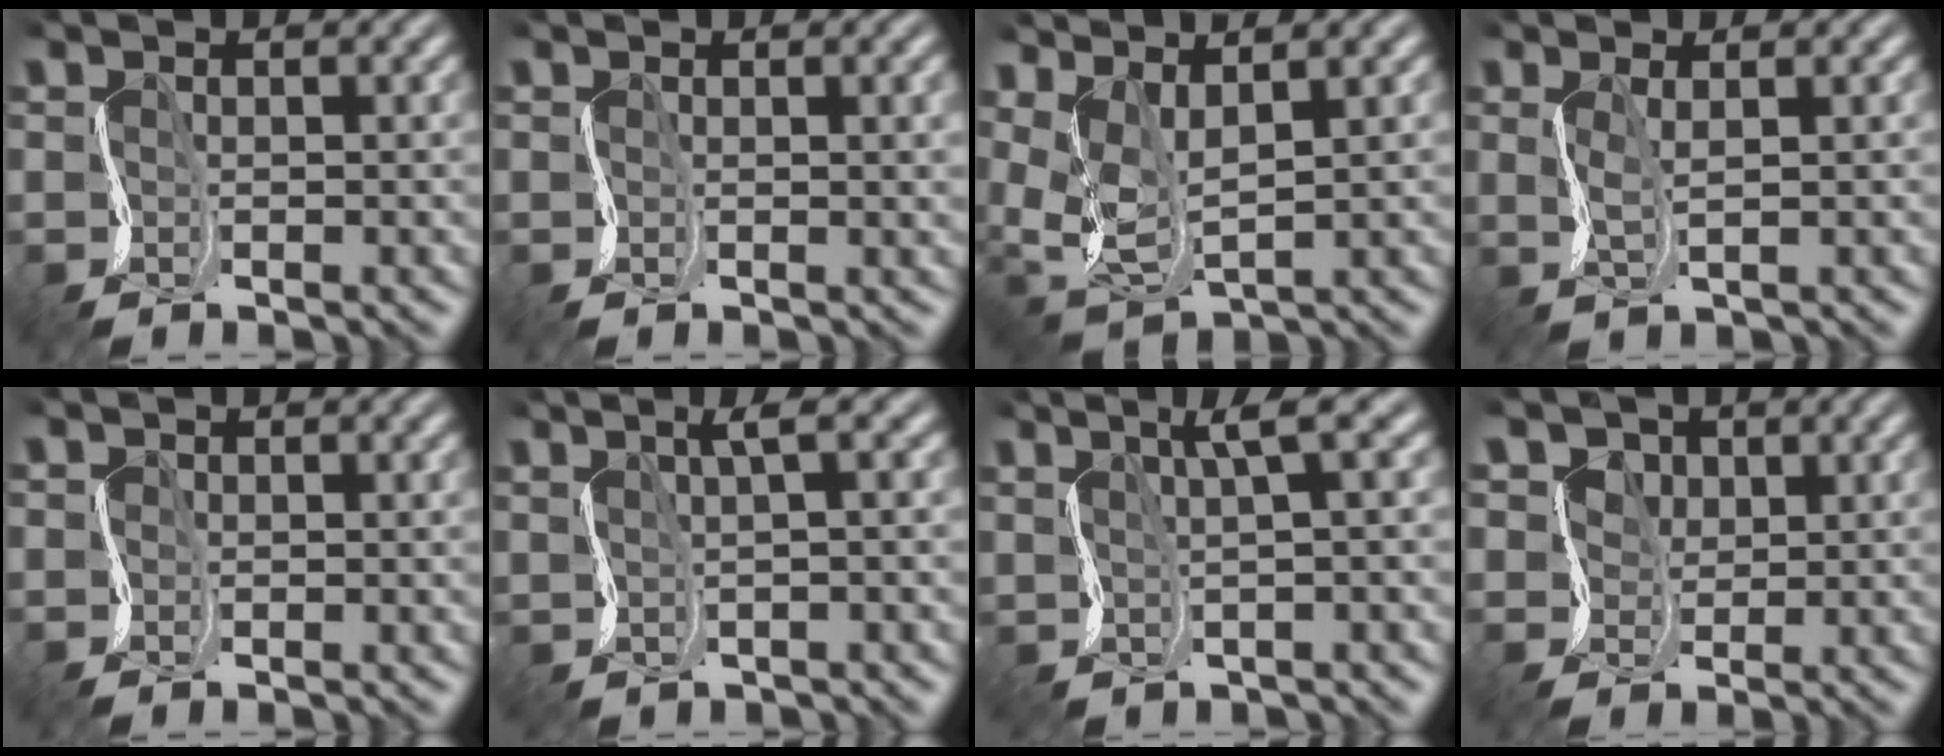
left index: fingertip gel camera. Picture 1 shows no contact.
{"total": 3.0, "force": [0.4, 1.2, 2.7], "torque": [-0.028, 0.001, 0.007]}
{"total": 5.4, "force": [2.6, 2.3, 4.1], "torque": [-0.106, 0.005, 0.064]}
{"total": 1.2, "force": [0.8, 0.3, 0.9], "torque": [-0.022, 0.005, 0.017]}
{"total": 0.6, "force": [0.1, 0.6, 0.0], "torque": [0.006, -0.001, 0.006]}
{"total": 1.7, "force": [1.2, 0.3, 1.2], "torque": [-0.016, 0.014, 0.023]}
{"total": 2.6, "force": [1.7, 0.4, 2.0], "torque": [-0.026, 0.014, 0.033]}
{"total": 5.6, "force": [3.5, 3.8, 2.2], "torque": [-0.039, 0.016, 0.036]}